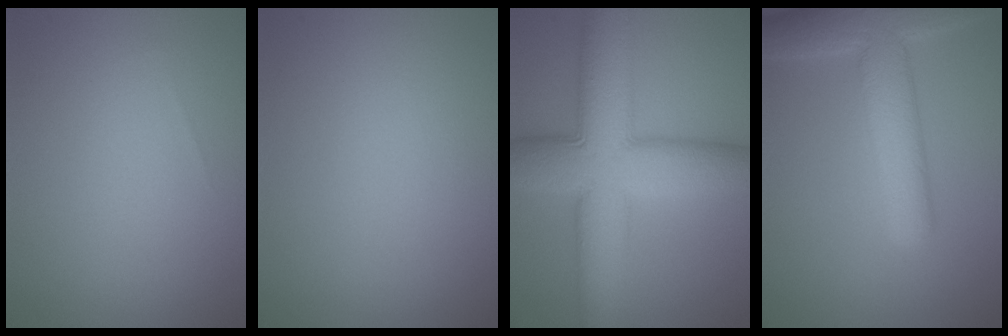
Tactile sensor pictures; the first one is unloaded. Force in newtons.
{"total": 0.0}
{"total": 11.0, "press": 11.0, "slide": 0.3}
{"total": 7.1, "press": 7.1, "slide": 0.4}